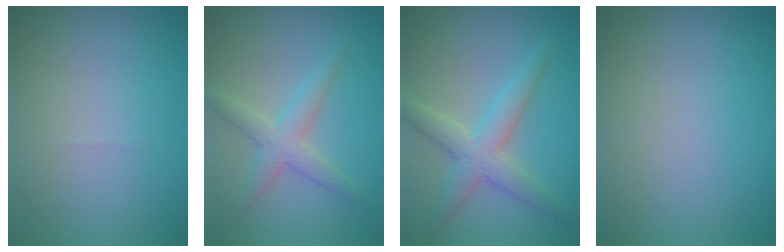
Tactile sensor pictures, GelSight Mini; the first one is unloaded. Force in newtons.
{"total": 3.0, "press": 3.0, "slide": 0.1}
{"total": 4.2, "press": 4.2, "slide": 0.2}
{"total": 0.0}